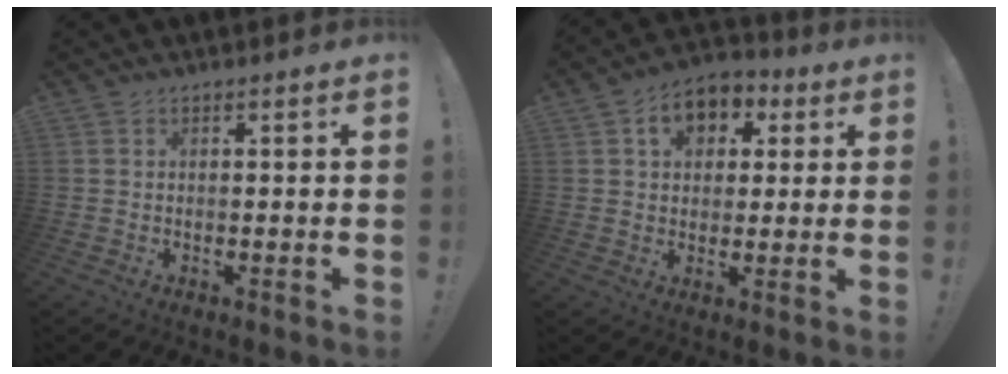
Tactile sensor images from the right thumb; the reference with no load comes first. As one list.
[{"total": 9.4, "force": [3.4, 7.3, 4.9], "torque": [-0.067, -0.007, 0.063]}]